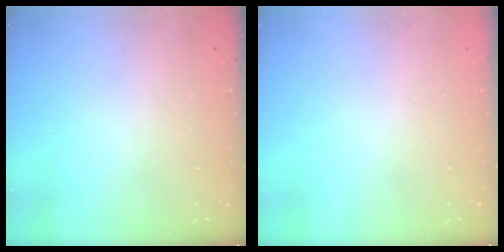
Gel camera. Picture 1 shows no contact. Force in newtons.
{"total": 13.0, "press": 3.6, "slide": 12.5}